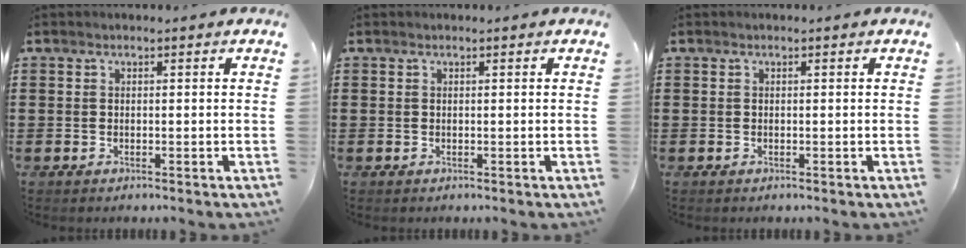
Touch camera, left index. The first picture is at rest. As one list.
[{"total": 0.0}, {"total": 0.0}]